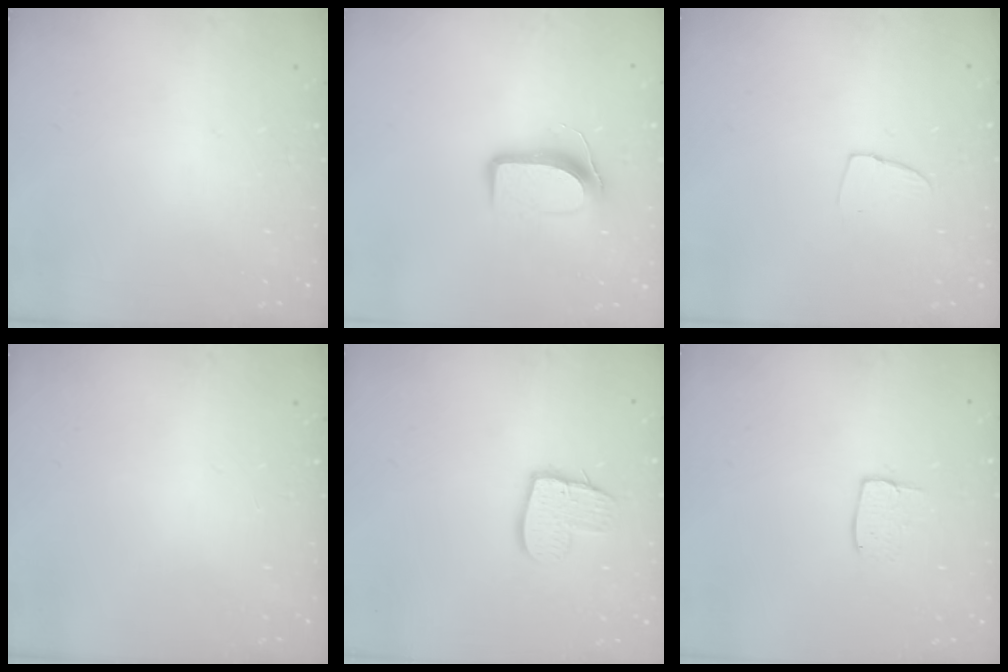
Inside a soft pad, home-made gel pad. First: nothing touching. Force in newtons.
{"total": 8.7, "press": 8.6, "slide": 0.7}
{"total": 3.6, "press": 3.6, "slide": 0.3}
{"total": 0.0}
{"total": 10.7, "press": 10.6, "slide": 0.8}
{"total": 5.6, "press": 5.6, "slide": 0.3}